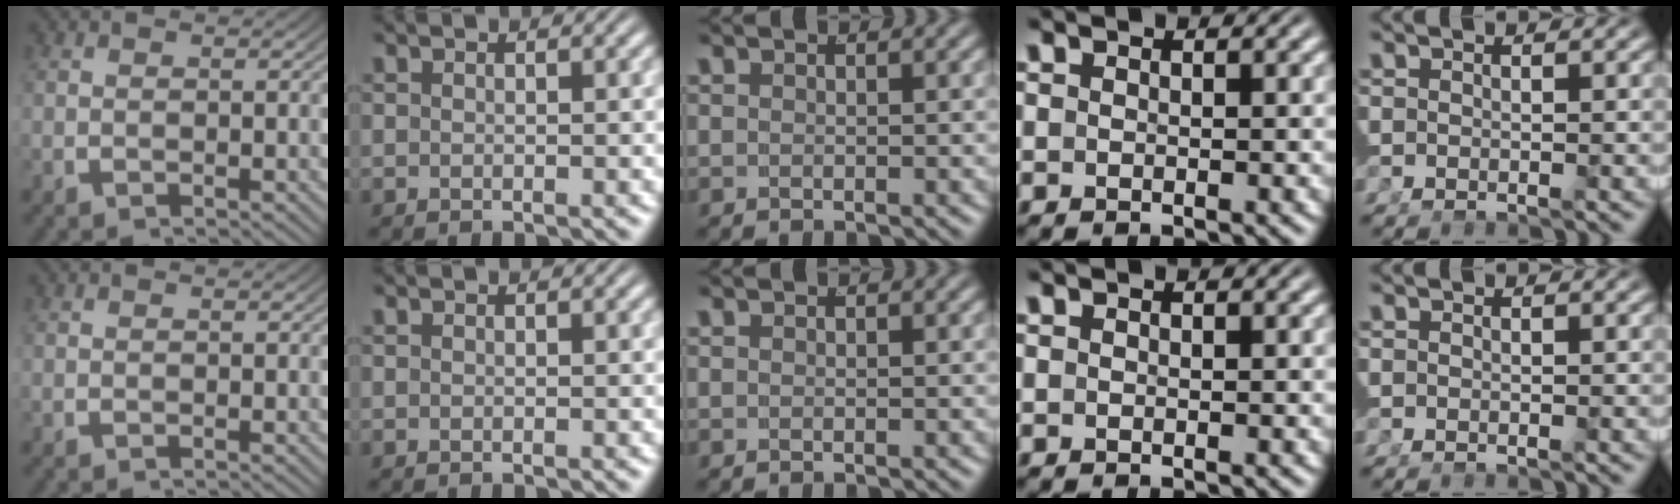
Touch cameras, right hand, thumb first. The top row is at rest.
{}